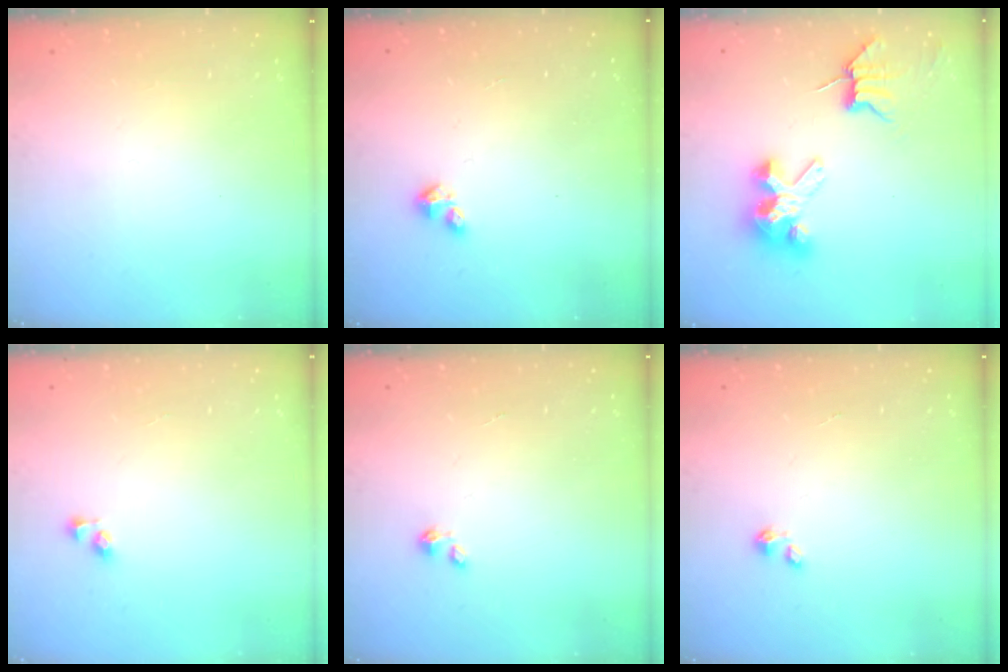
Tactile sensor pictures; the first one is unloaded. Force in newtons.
{"total": 1.6, "press": 1.6, "slide": 0.4}
{"total": 8.4, "press": 8.4, "slide": 0.6}
{"total": 4.0, "press": 4.0, "slide": 0.4}
{"total": 0.0}
{"total": 0.0}